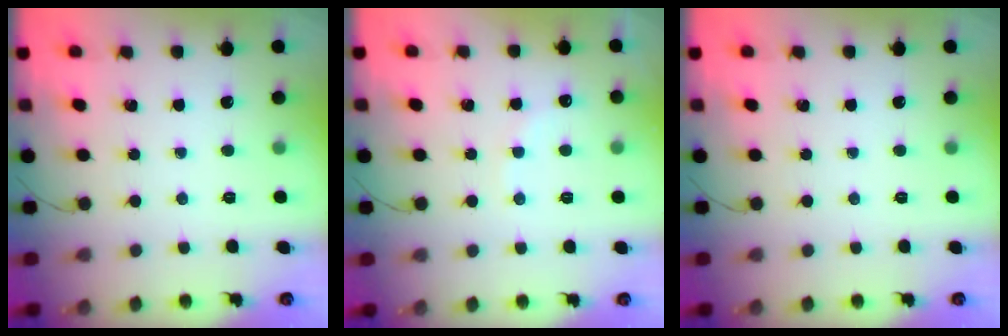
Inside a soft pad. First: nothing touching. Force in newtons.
{"total": 5.3, "press": 5.2, "slide": 1.0}
{"total": 0.0}